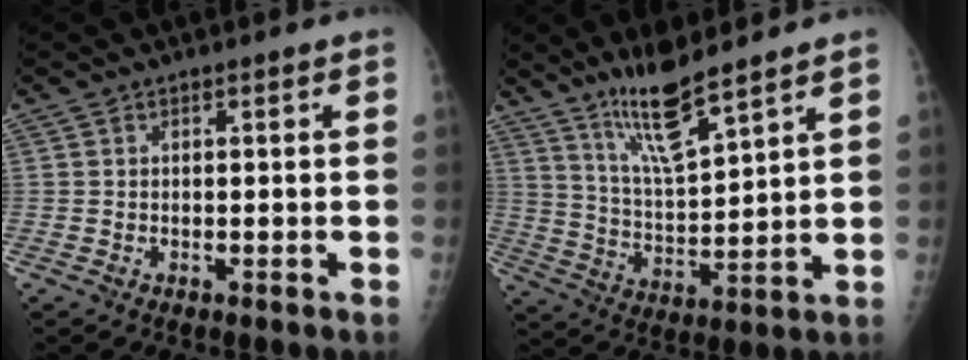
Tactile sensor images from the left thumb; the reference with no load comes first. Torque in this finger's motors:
{"motor_torque": [0.17, 0.06, 0.48, -0.32, 0.07]}